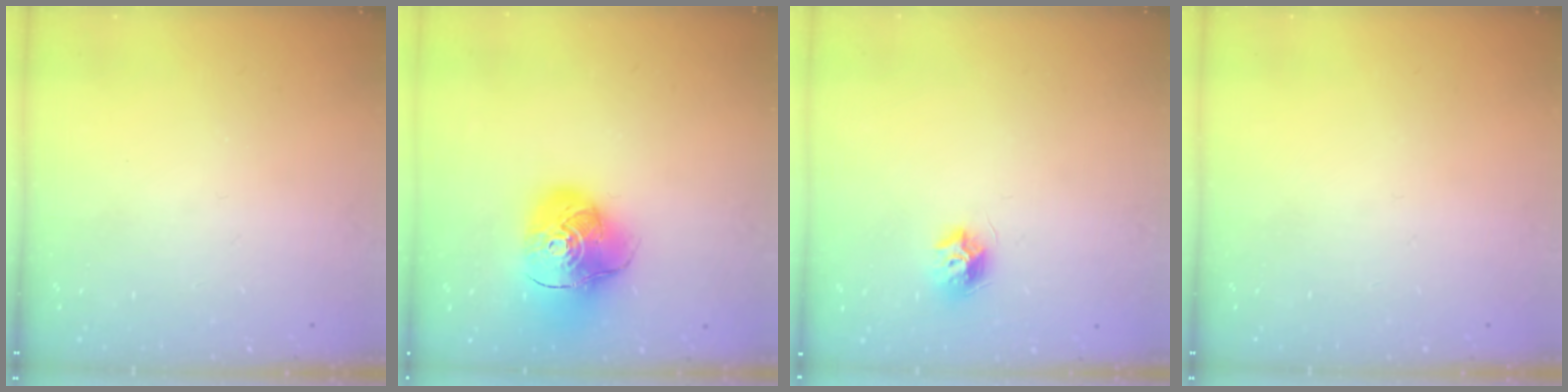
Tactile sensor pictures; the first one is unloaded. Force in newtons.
{"total": 15.7, "press": 15.5, "slide": 2.0}
{"total": 7.9, "press": 7.9, "slide": 0.4}
{"total": 0.0}